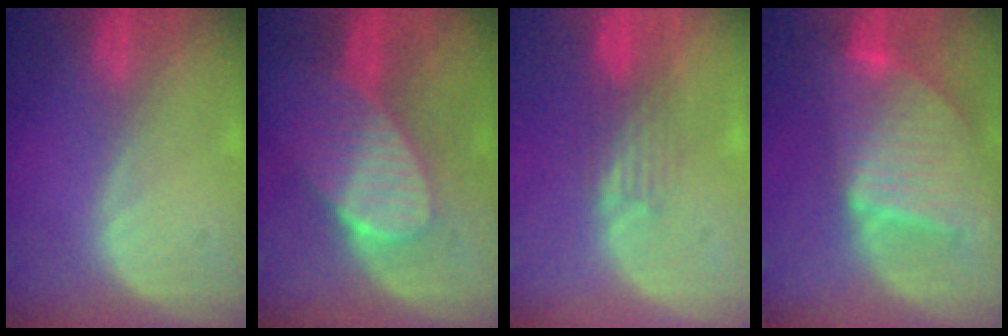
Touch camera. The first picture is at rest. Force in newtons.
{"total": 7.2, "press": 7.0, "slide": 1.7}
{"total": 3.5, "press": 3.1, "slide": 1.6}
{"total": 9.5, "press": 8.2, "slide": 4.8}